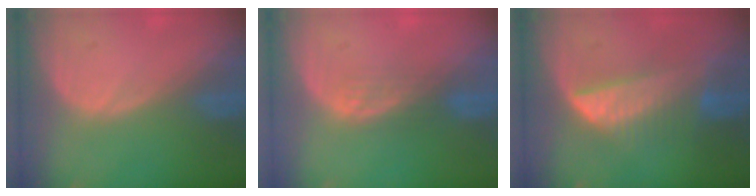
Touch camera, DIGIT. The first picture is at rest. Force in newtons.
{"total": 2.4, "press": 2.3, "slide": 0.4}
{"total": 6.3, "press": 6.3, "slide": 0.4}